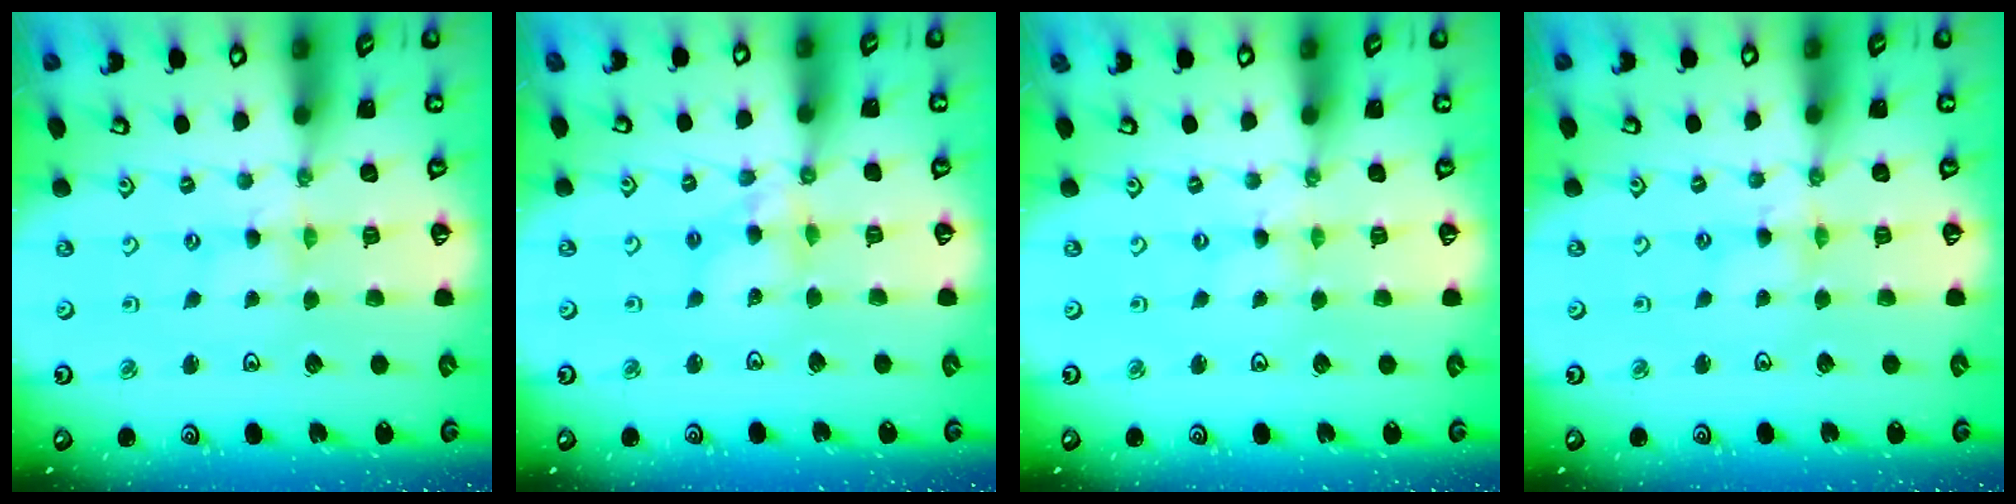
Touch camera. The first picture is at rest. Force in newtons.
{"total": 7.4, "press": 7.4, "slide": 0.6}
{"total": 0.0}
{"total": 2.1, "press": 2.1, "slide": 0.3}